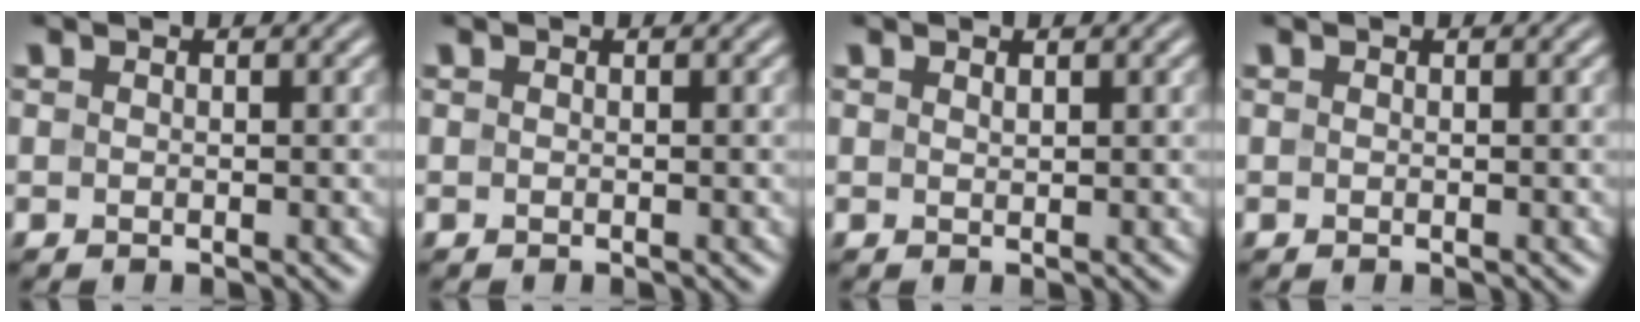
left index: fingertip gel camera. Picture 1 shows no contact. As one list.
[{"total": 0.0}, {"total": 0.5, "force": [0.4, 0.1, 0.3], "torque": [-0.005, -0.001, 0.009]}, {"total": 0.0}]